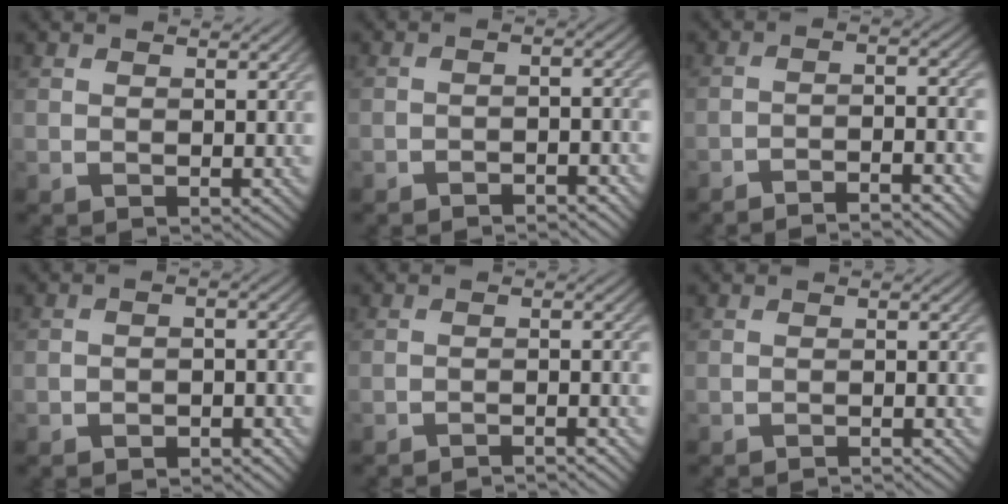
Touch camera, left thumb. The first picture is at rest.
{"total": 3.2, "force": [-2.5, 0.4, 2.0], "torque": [-0.035, 0.011, -0.043]}
{"total": 6.5, "force": [-4.6, 0.6, 4.5], "torque": [-0.074, 0.018, -0.082]}
{"total": 3.1, "force": [-2.1, 1.0, 2.0], "torque": [-0.031, 0.007, -0.033]}
{"total": 3.4, "force": [-2.6, 0.2, 2.1], "torque": [-0.031, 0.010, -0.055]}
{"total": 2.1, "force": [-1.5, 0.2, 1.4], "torque": [-0.013, 0.006, -0.035]}